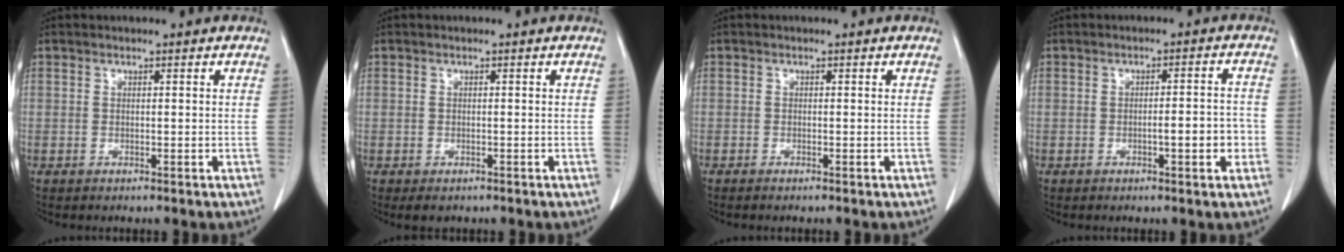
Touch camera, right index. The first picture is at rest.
{"total": 1.8, "force": [-1.2, 1.1, 0.8], "torque": [-0.010, 0.000, -0.009]}
{"total": 0.9, "force": [-0.7, 0.0, 0.5], "torque": [-0.011, -0.002, -0.010]}
{"total": 4.5, "force": [-1.3, 0.8, 4.2], "torque": [-0.061, 0.008, -0.015]}